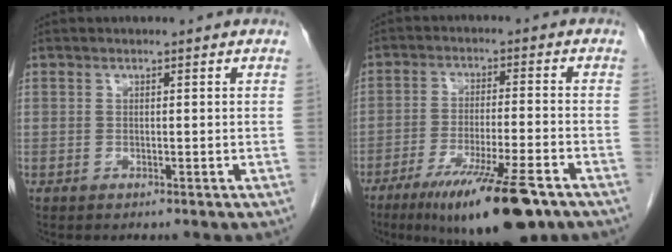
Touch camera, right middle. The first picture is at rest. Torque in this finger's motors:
{"motor_torque": [1.08, -1.06, 0.30, 0.11]}